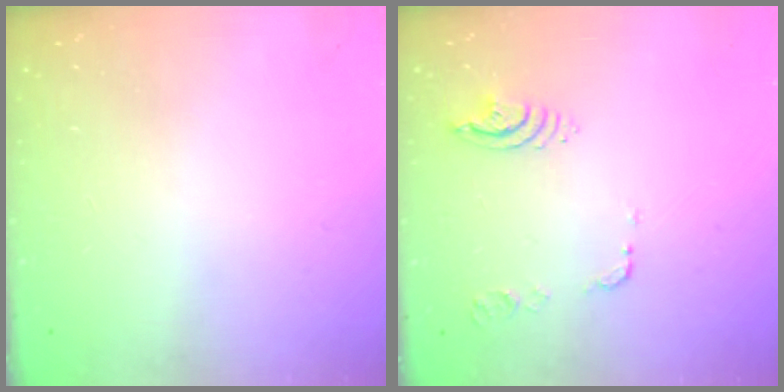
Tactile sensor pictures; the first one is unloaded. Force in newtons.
{"total": 9.4, "press": 9.4, "slide": 1.1}